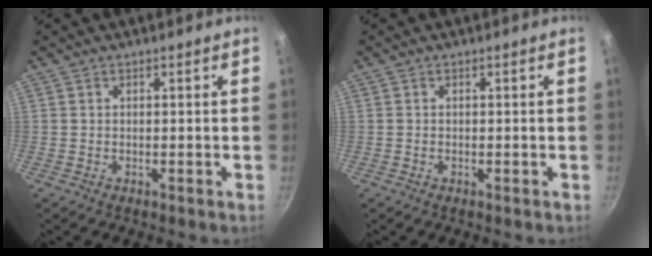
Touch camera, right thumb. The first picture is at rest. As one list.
[{"total": 0.0}]